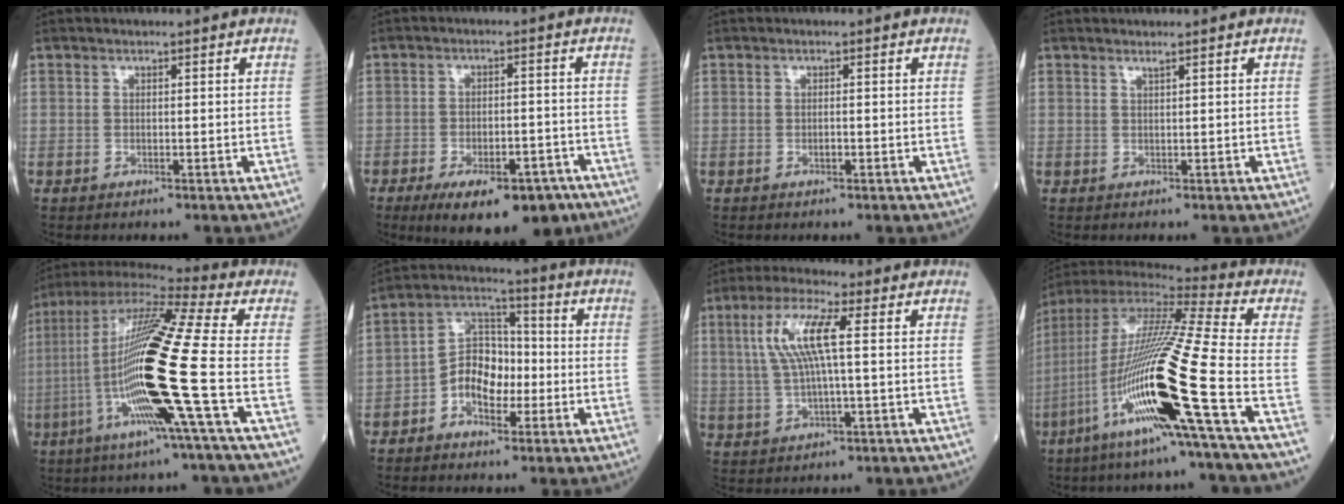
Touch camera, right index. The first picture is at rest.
{"total": 13.4, "force": [-8.8, 5.5, 8.5], "torque": [-0.108, 0.002, -0.126]}
{"total": 0.8, "force": [-0.2, 0.3, 0.8], "torque": [-0.017, -0.001, -0.003]}
{"total": 0.6, "force": [0.5, -0.2, 0.3], "torque": [-0.012, -0.007, 0.013]}
{"total": 21.1, "force": [-4.5, -1.1, 20.6], "torque": [-0.425, -0.021, -0.107]}
{"total": 8.3, "force": [-2.4, 5.2, 6.0], "torque": [-0.112, 0.027, -0.049]}
{"total": 8.5, "force": [1.8, 0.9, 8.2], "torque": [-0.177, 0.014, 0.036]}
{"total": 23.2, "force": [-8.2, -1.1, 21.7], "torque": [-0.443, -0.037, -0.169]}